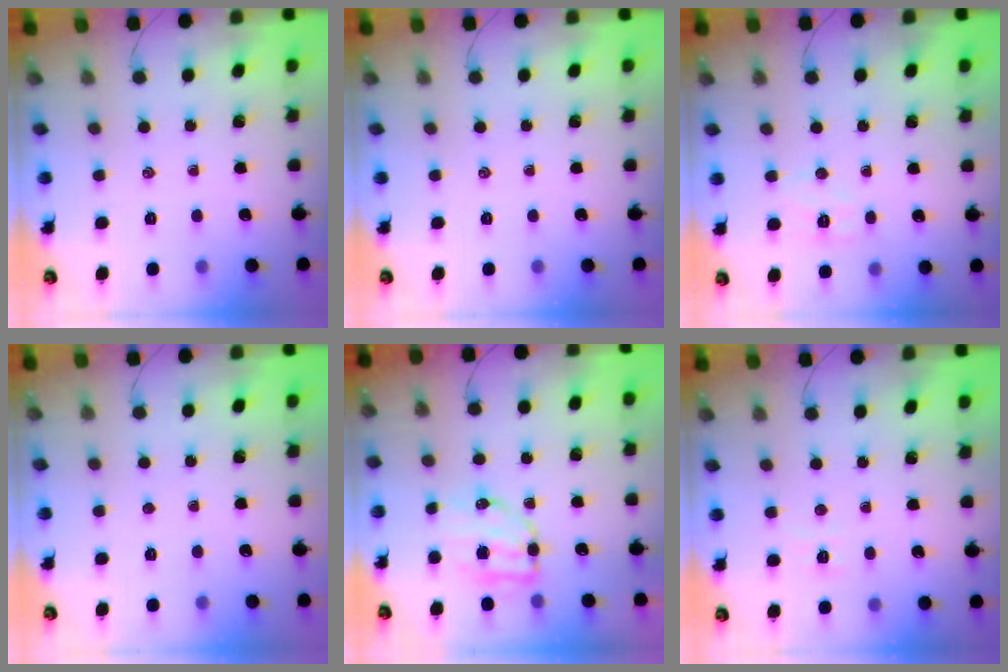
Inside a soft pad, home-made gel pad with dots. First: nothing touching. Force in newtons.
{"total": 0.0}
{"total": 5.8, "press": 5.7, "slide": 1.0}
{"total": 0.0}
{"total": 8.1, "press": 8.0, "slide": 1.4}
{"total": 2.4, "press": 2.3, "slide": 0.8}